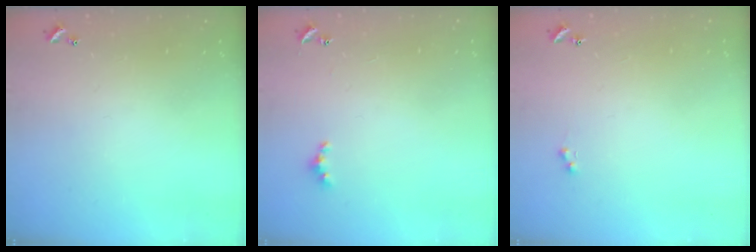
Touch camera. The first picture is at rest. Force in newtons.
{"total": 3.5, "press": 3.5, "slide": 0.5}
{"total": 1.0, "press": 0.9, "slide": 0.5}